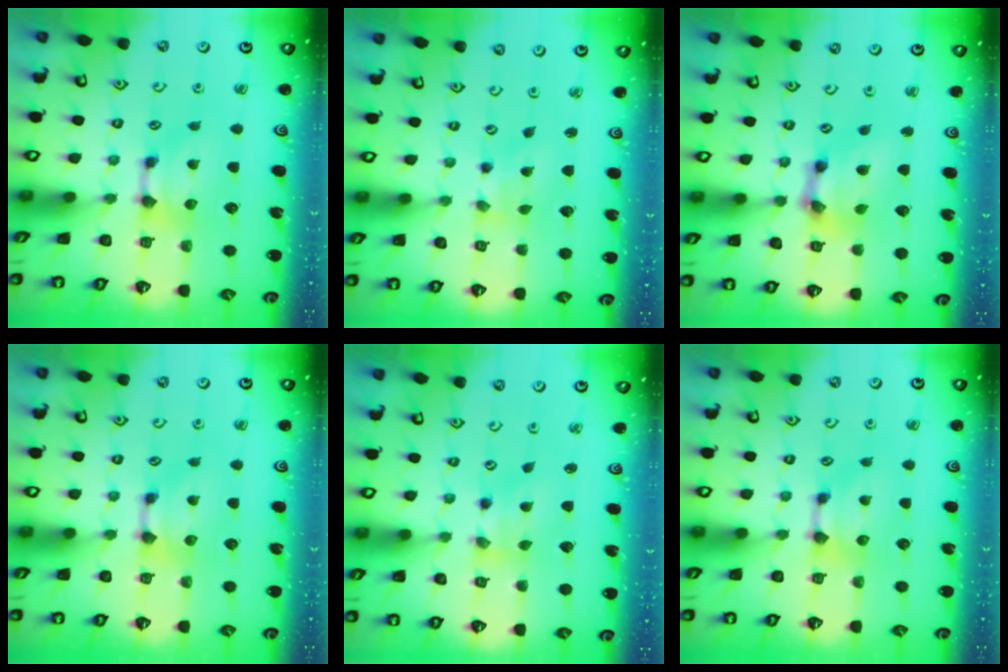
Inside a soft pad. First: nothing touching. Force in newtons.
{"total": 2.0, "press": 1.7, "slide": 1.0}
{"total": 6.0, "press": 5.5, "slide": 2.4}
{"total": 0.0}
{"total": 1.8, "press": 1.3, "slide": 1.3}
{"total": 0.0}